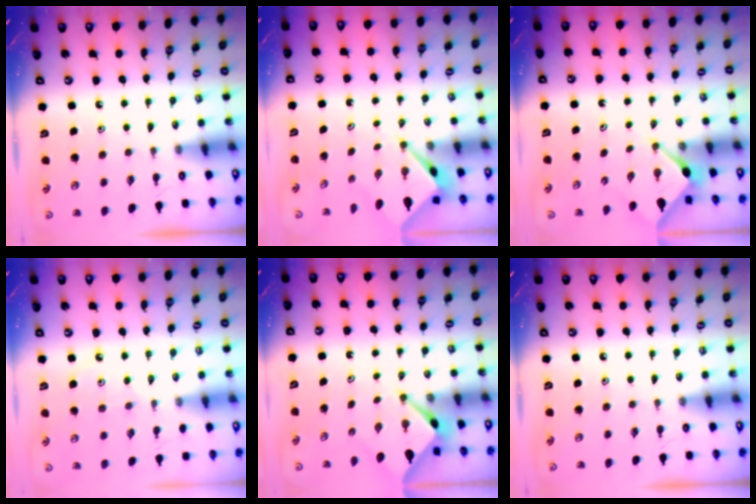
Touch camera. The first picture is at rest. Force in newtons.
{"total": 2.6, "press": 2.6, "slide": 0.1}
{"total": 3.0, "press": 2.9, "slide": 0.4}
{"total": 5.5, "press": 5.4, "slide": 0.9}
{"total": 2.7, "press": 2.7, "slide": 0.3}
{"total": 0.0}